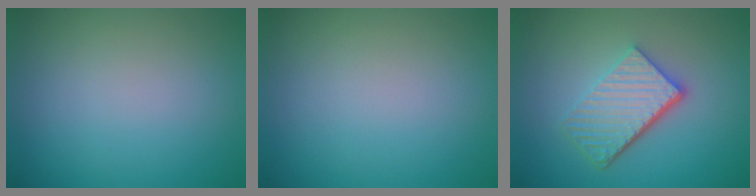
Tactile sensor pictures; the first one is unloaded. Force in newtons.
{"total": 0.0}
{"total": 5.2, "press": 3.8, "slide": 3.5}